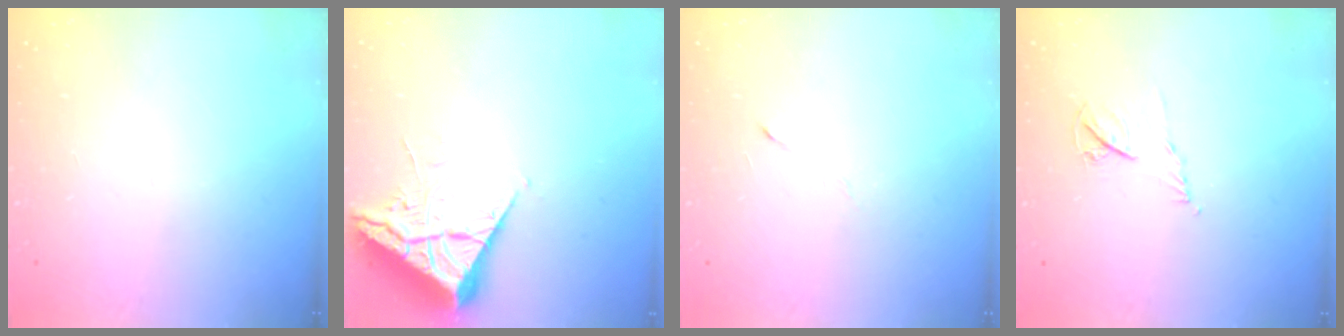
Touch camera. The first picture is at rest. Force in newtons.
{"total": 6.5, "press": 6.4, "slide": 0.7}
{"total": 2.9, "press": 2.7, "slide": 1.0}
{"total": 4.4, "press": 4.3, "slide": 0.6}